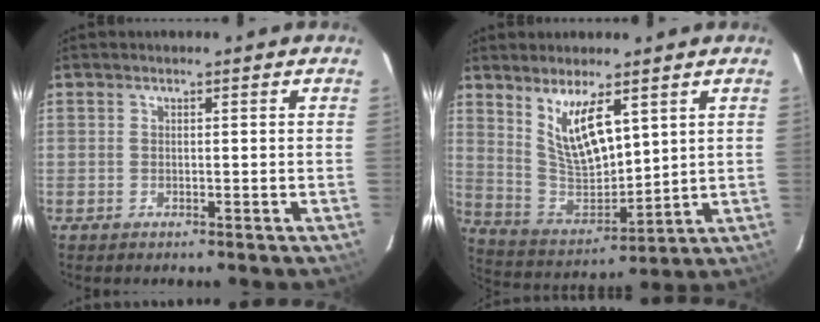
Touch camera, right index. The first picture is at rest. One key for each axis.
{"total": 11.7, "fx": 5.7, "fy": 4.4, "fz": 9.2, "tx": -0.172, "ty": -0.012, "tz": 0.130}